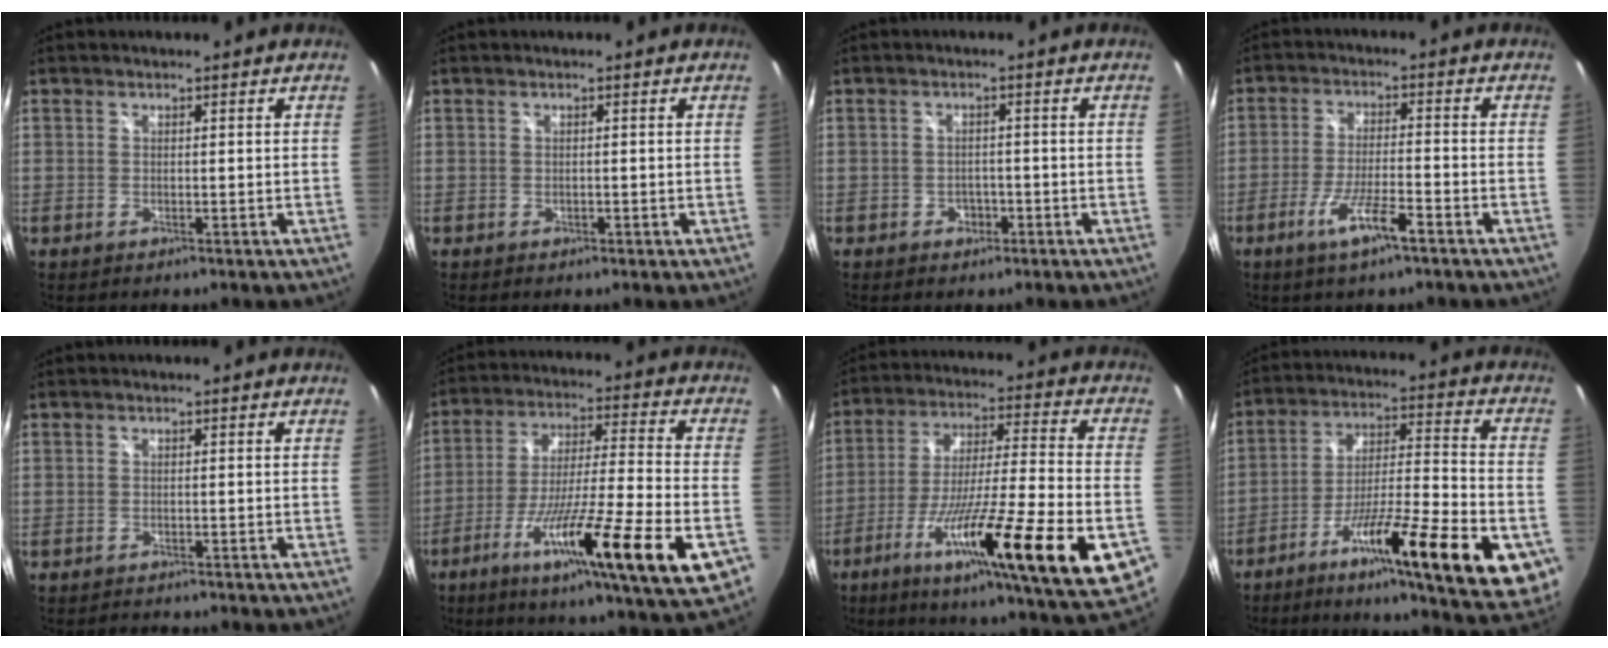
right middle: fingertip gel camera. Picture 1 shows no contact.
{"total": 0.0}
{"total": 2.2, "force": [-0.9, 1.9, 0.5], "torque": [-0.010, 0.003, -0.014]}
{"total": 7.5, "force": [-4.4, 0.7, 6.0], "torque": [-0.123, -0.010, -0.081]}
{"total": 1.2, "force": [-1.2, 0.1, 0.0], "torque": [-0.003, -0.007, -0.019]}
{"total": 23.5, "force": [-10.7, 1.3, 20.9], "torque": [-0.352, -0.068, -0.180]}
{"total": 28.4, "force": [-12.2, 2.6, 25.5], "torque": [-0.415, -0.078, -0.197]}
{"total": 25.3, "force": [-11.5, 4.7, 22.0], "torque": [-0.320, -0.036, -0.177]}